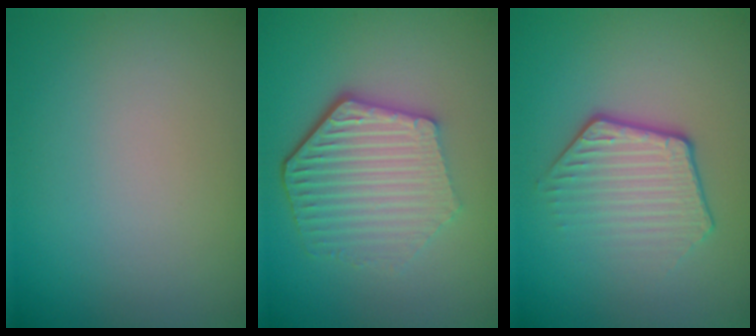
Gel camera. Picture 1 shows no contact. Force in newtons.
{"total": 6.0, "press": 4.5, "slide": 4.0}
{"total": 3.7, "press": 3.1, "slide": 2.1}